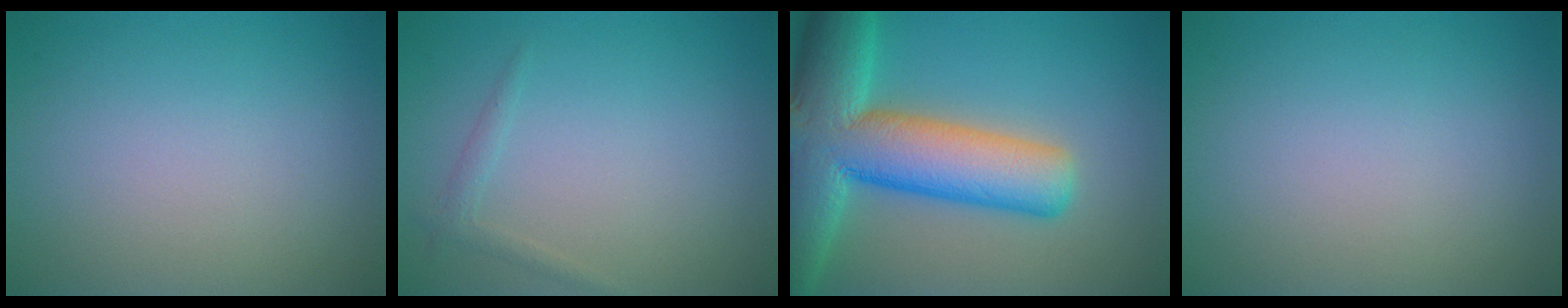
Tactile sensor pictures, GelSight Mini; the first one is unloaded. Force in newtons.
{"total": 1.0, "press": 1.0, "slide": 0.1}
{"total": 13.1, "press": 13.1, "slide": 0.8}
{"total": 0.0}